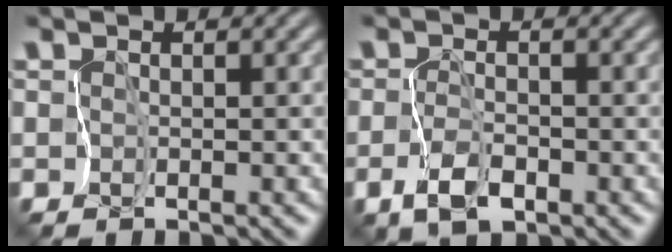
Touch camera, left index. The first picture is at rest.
{"total": 2.3, "force": [-1.0, 1.0, 1.8], "torque": [-0.035, 0.004, -0.020]}